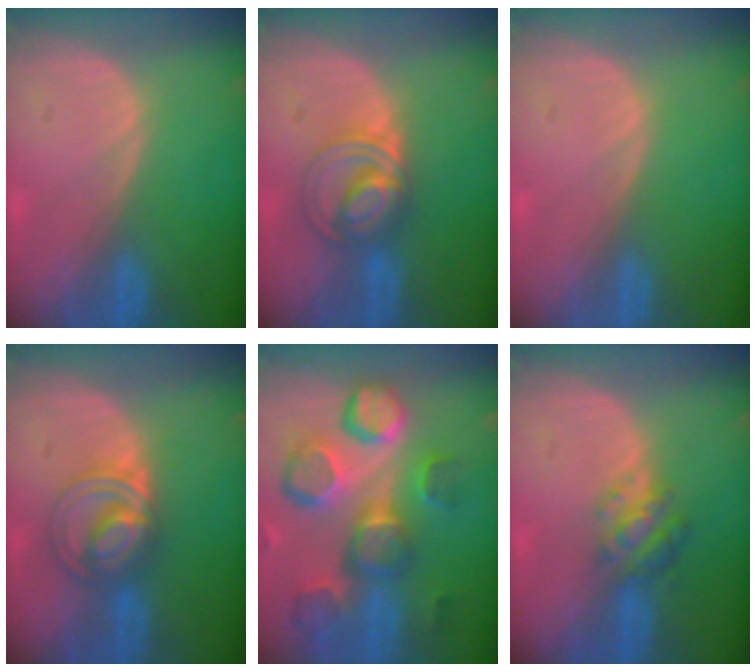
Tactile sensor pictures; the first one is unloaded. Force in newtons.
{"total": 6.3, "press": 6.3, "slide": 0.1}
{"total": 0.0}
{"total": 6.4, "press": 6.4, "slide": 0.3}
{"total": 12.8, "press": 11.2, "slide": 6.2}
{"total": 4.8, "press": 4.4, "slide": 1.9}